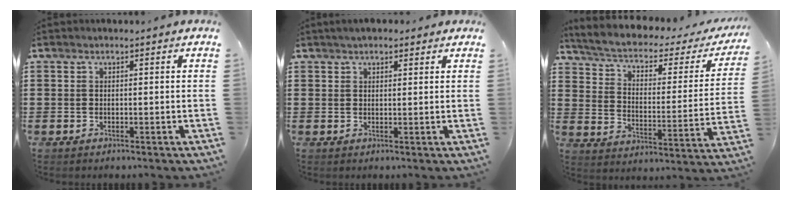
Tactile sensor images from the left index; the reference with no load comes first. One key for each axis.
{"total": 2.1, "fx": 1.7, "fy": 0.9, "fz": 0.9, "tx": -0.020, "ty": 0.007, "tz": 0.032}
{"total": 3.6, "fx": 2.3, "fy": 1.3, "fz": 2.5, "tx": -0.063, "ty": -0.024, "tz": 0.030}